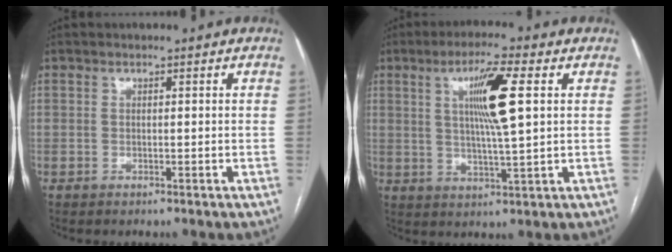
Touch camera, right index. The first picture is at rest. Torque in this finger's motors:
{"motor_torque": [0.48, 0.19, 0.65, 0.14]}